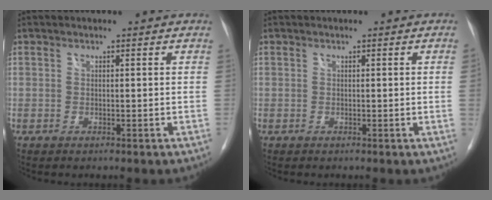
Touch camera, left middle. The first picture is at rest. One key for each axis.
{"total": 0.7, "fx": -0.1, "fy": -0.3, "fz": 0.7, "tx": -0.006, "ty": 0.000, "tz": -0.001}